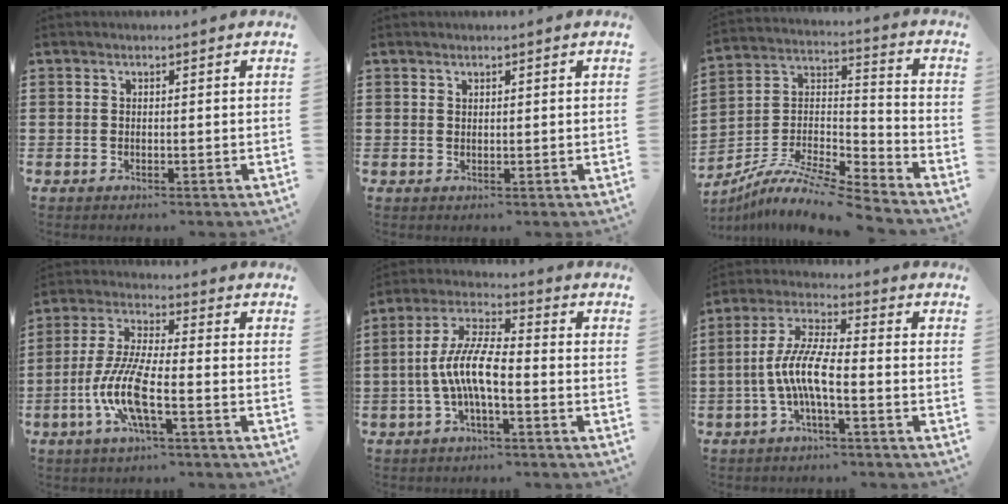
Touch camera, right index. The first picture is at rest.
{"total": 0.6, "force": [0.5, 0.3, 0.0], "torque": [-0.002, 0.001, 0.011]}
{"total": 9.3, "force": [-8.1, 1.5, 4.4], "torque": [-0.097, 0.002, -0.167]}
{"total": 9.2, "force": [-3.4, 2.0, 8.3], "torque": [-0.193, -0.016, -0.069]}
{"total": 8.4, "force": [-2.2, 2.3, 7.8], "torque": [-0.174, -0.008, -0.046]}
{"total": 7.9, "force": [-2.6, 1.5, 7.3], "torque": [-0.171, -0.014, -0.057]}